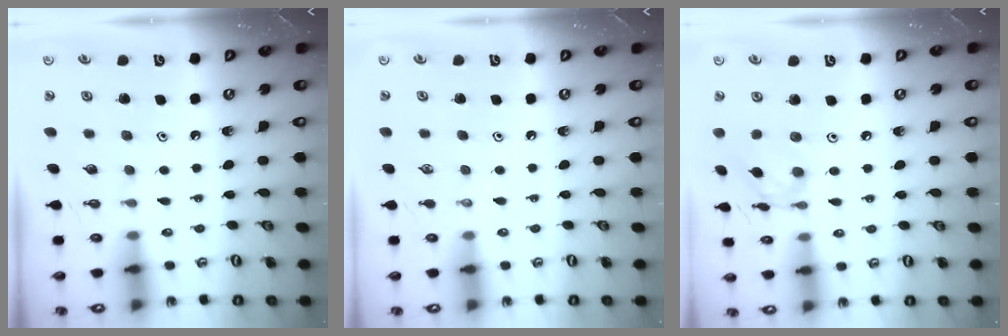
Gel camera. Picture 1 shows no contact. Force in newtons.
{"total": 0.0}
{"total": 6.3, "press": 6.3, "slide": 0.3}